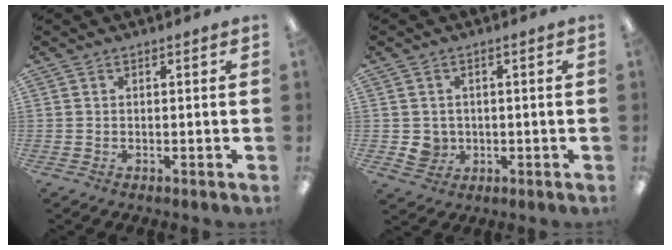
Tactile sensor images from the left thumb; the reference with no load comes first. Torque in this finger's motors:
{"motor_torque": [-0.53, 0.13, -0.21, -0.22, 0.00]}